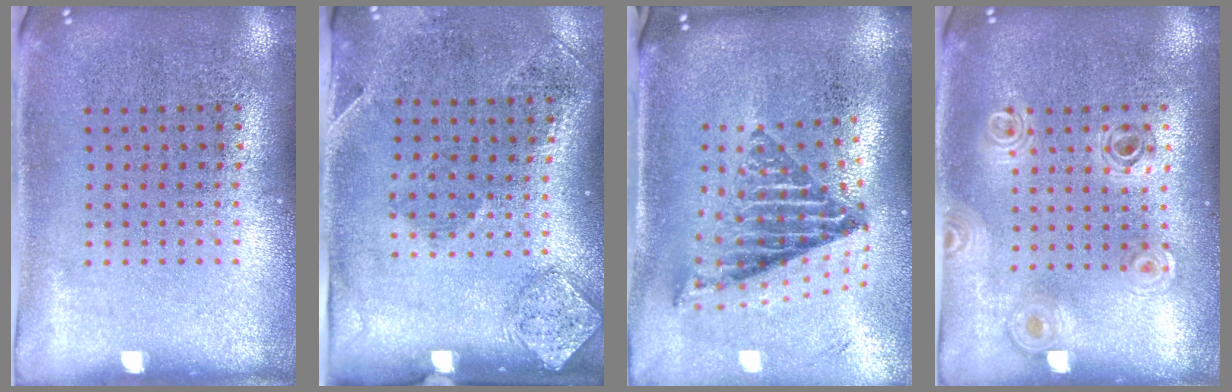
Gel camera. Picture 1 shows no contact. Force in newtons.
{"total": 1.9, "press": 1.2, "slide": 1.5}
{"total": 1.8, "press": 1.4, "slide": 1.2}
{"total": 0.9, "press": 0.9, "slide": 0.1}